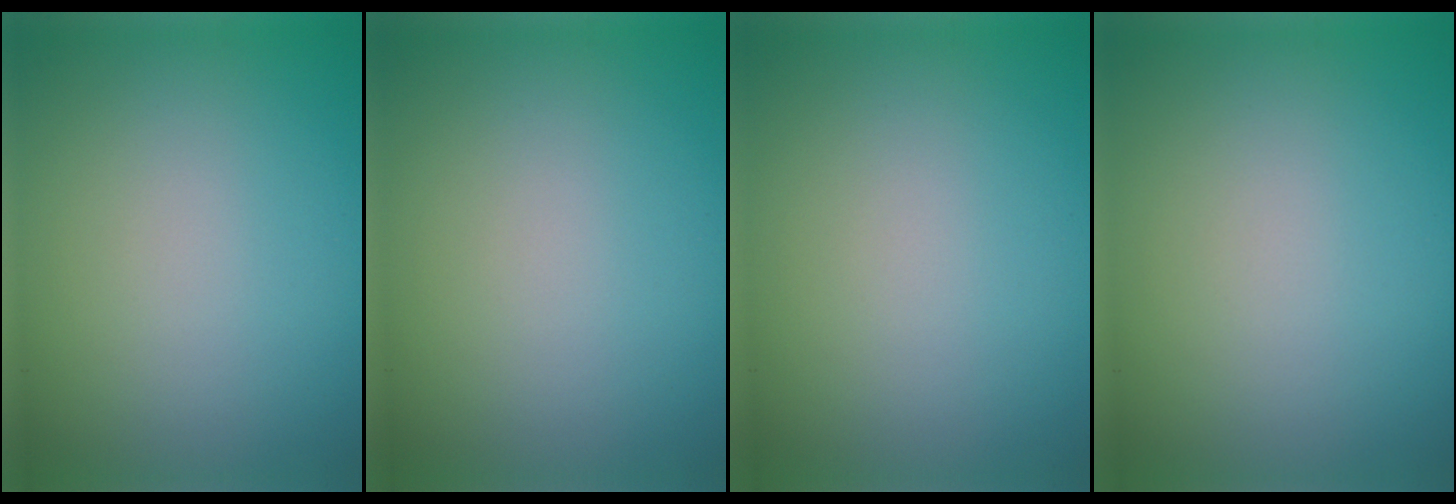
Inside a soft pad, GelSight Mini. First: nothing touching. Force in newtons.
{"total": 0.0}
{"total": 0.0}
{"total": 0.0}